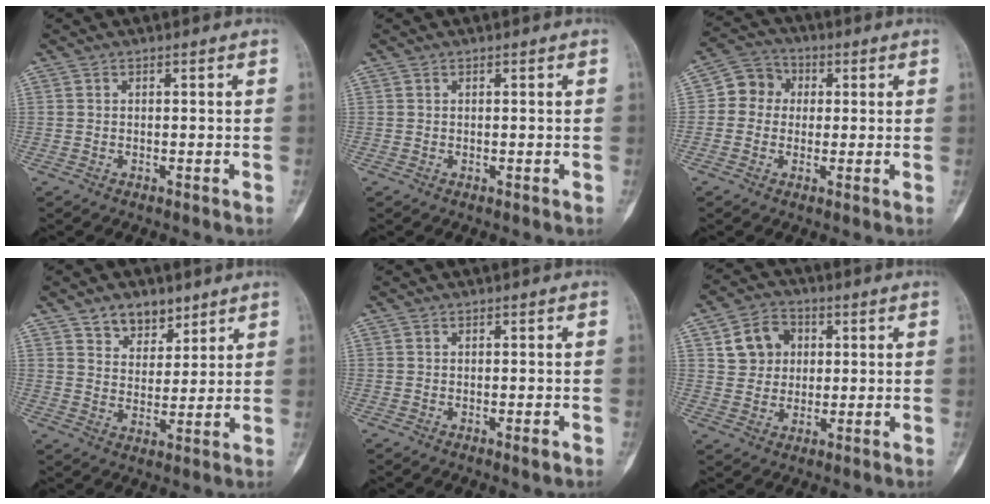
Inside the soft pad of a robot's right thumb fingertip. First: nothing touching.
{"total": 0.0}
{"total": 7.0, "force": [0.7, 6.3, 3.0], "torque": [-0.023, 0.014, -0.002]}
{"total": 7.4, "force": [5.1, 4.6, 2.8], "torque": [-0.013, -0.033, 0.092]}
{"total": 1.0, "force": [-0.4, 0.2, 0.9], "torque": [-0.016, -0.003, -0.004]}
{"total": 8.4, "force": [2.4, 7.1, 3.6], "torque": [-0.029, -0.002, 0.041]}